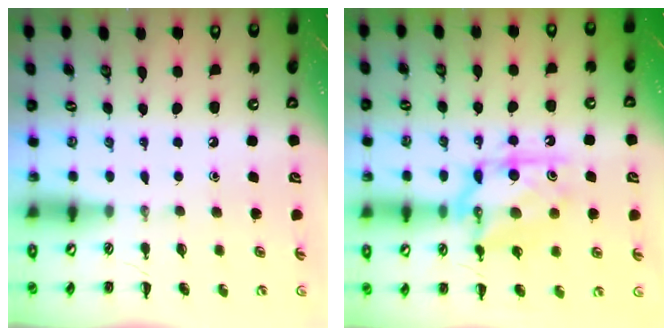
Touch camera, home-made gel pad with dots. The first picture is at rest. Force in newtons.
{"total": 13.1, "press": 13.1, "slide": 0.6}